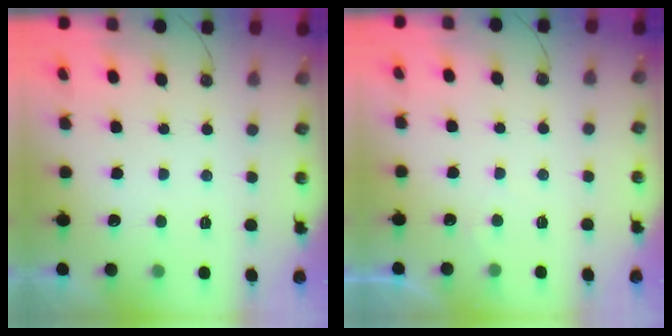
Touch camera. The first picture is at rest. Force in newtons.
{"total": 2.3, "press": 2.2, "slide": 0.3}